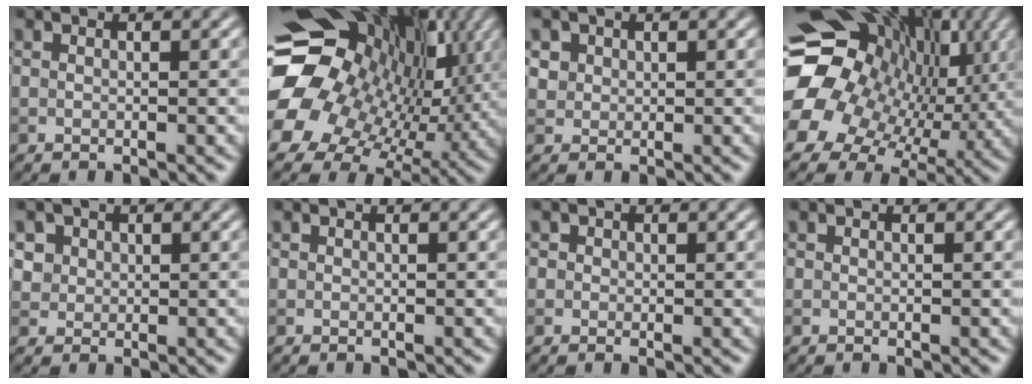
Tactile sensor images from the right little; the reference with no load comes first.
{"total": 19.3, "force": [1.5, 15.6, 11.4], "torque": [-0.210, -0.005, 0.033]}
{"total": 1.5, "force": [0.6, 1.3, 0.4], "torque": [-0.008, -0.006, 0.025]}
{"total": 17.3, "force": [2.0, 14.2, 9.7], "torque": [-0.194, -0.008, 0.039]}
{"total": 2.6, "force": [1.2, 2.2, 0.9], "torque": [-0.026, 0.001, 0.035]}
{"total": 0.0}
{"total": 0.8, "force": [0.2, 0.7, 0.1], "torque": [0.004, -0.004, -0.002]}
{"total": 0.0}